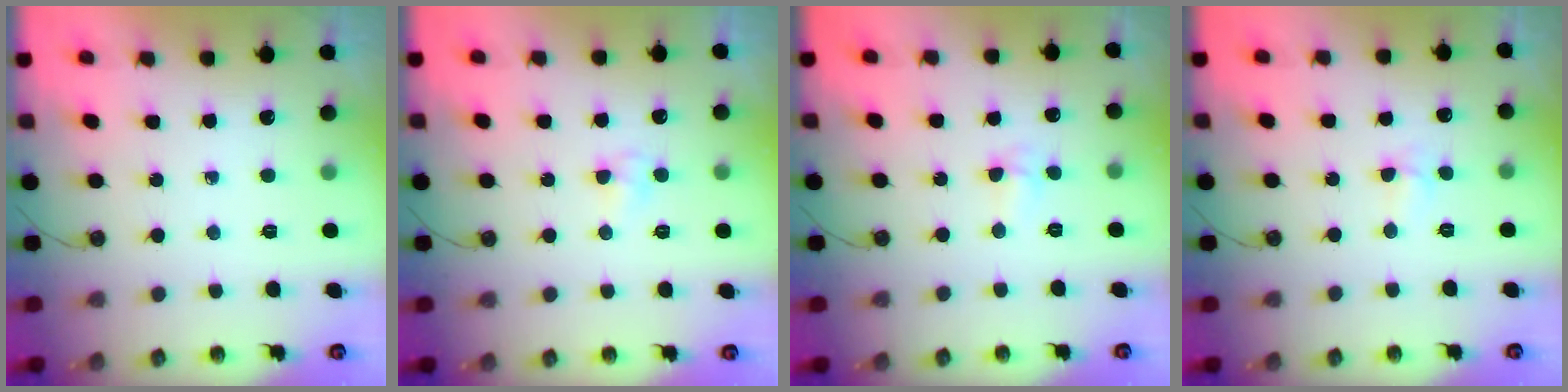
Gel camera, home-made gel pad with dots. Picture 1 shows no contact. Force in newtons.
{"total": 3.6, "press": 3.6, "slide": 0.5}
{"total": 3.6, "press": 3.5, "slide": 0.8}
{"total": 4.9, "press": 3.4, "slide": 3.5}